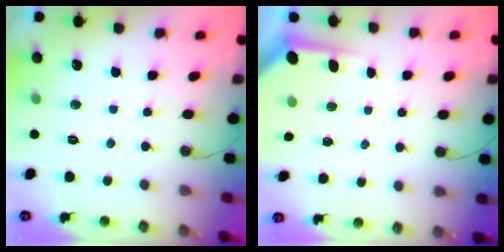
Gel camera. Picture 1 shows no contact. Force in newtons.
{"total": 3.9, "press": 3.8, "slide": 0.3}